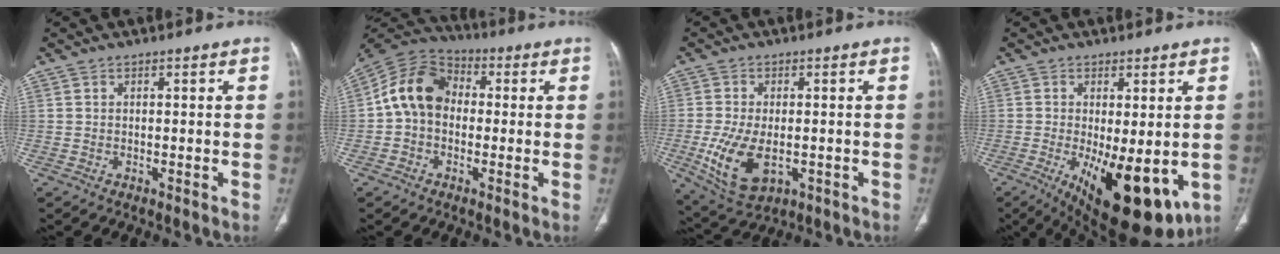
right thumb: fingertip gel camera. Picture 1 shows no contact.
{"total": 11.4, "force": [0.0, 8.9, 7.2], "torque": [-0.119, 0.035, -0.017]}
{"total": 10.8, "force": [-2.5, 6.0, 8.7], "torque": [-0.172, -0.008, -0.030]}
{"total": 15.9, "force": [-4.4, 6.2, 14.0], "torque": [-0.188, -0.026, -0.044]}